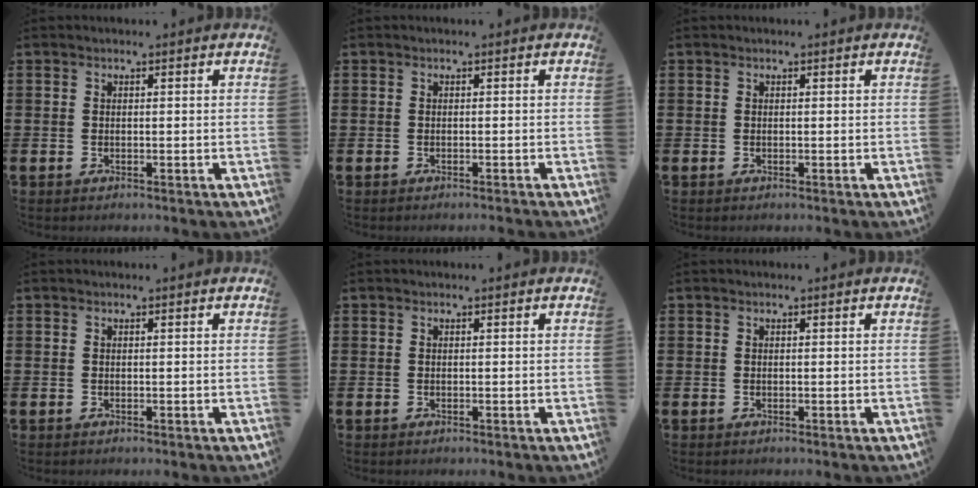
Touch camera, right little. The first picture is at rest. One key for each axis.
{"total": 0.0}
{"total": 0.0}
{"total": 0.0}
{"total": 0.0}
{"total": 0.0}